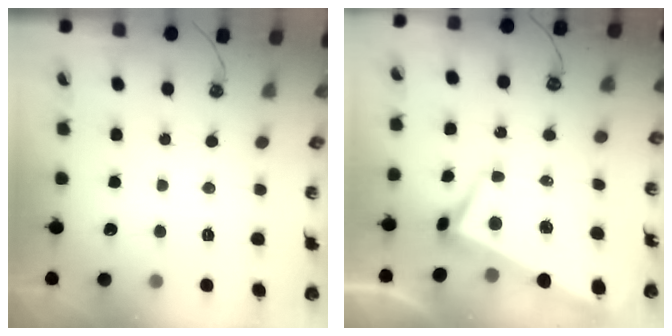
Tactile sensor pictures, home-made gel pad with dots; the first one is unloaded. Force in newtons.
{"total": 1.8, "press": 1.2, "slide": 1.3}